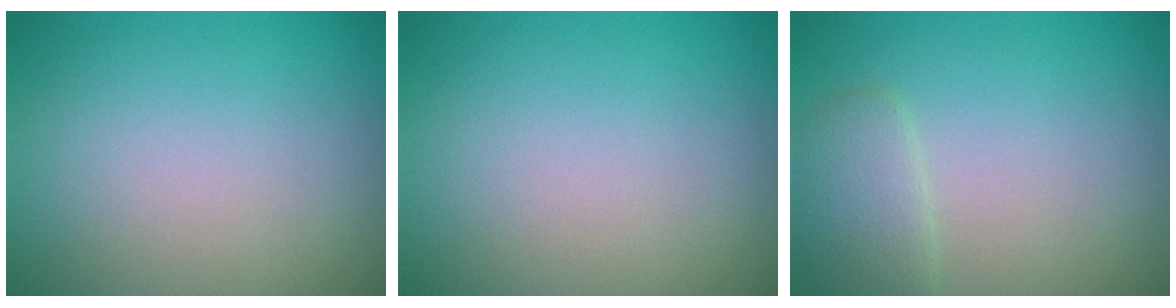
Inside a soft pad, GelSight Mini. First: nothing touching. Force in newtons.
{"total": 0.0}
{"total": 2.4, "press": 2.4, "slide": 0.1}